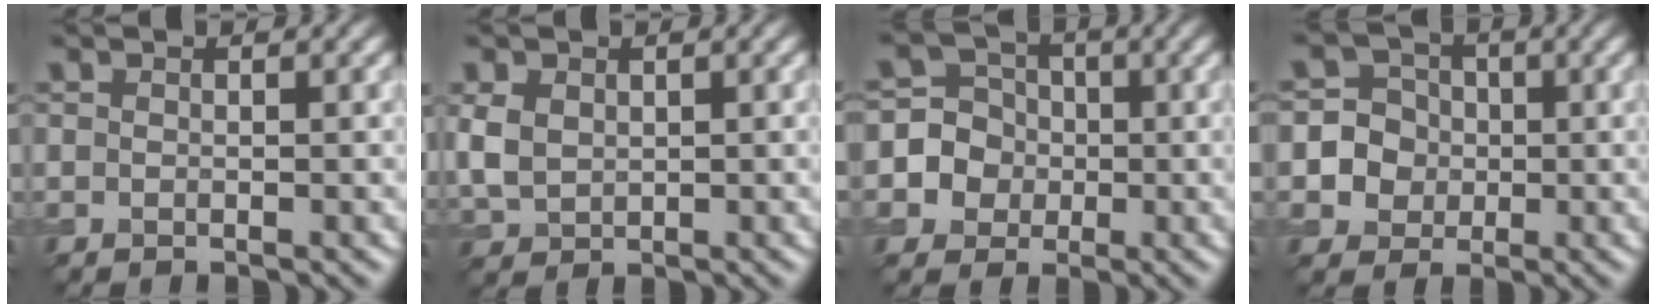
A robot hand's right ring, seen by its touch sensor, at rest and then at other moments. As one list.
[{"total": 2.1, "force": [0.6, 1.8, 0.9], "torque": [-0.032, 0.008, 0.022]}, {"total": 5.9, "force": [-1.0, 5.8, 0.4], "torque": [0.002, 0.035, -0.042]}, {"total": 5.4, "force": [-0.7, 5.3, 0.6], "torque": [0.000, 0.030, -0.028]}]